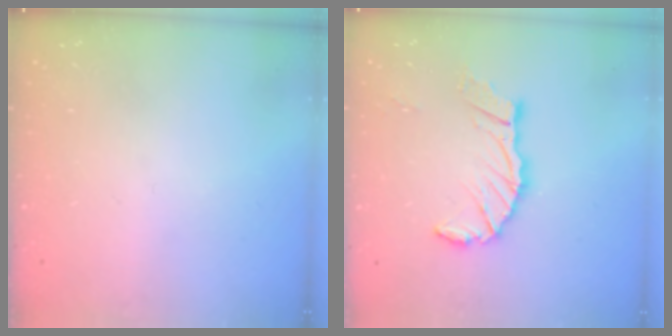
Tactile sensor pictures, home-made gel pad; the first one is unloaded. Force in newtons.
{"total": 11.4, "press": 11.2, "slide": 1.9}